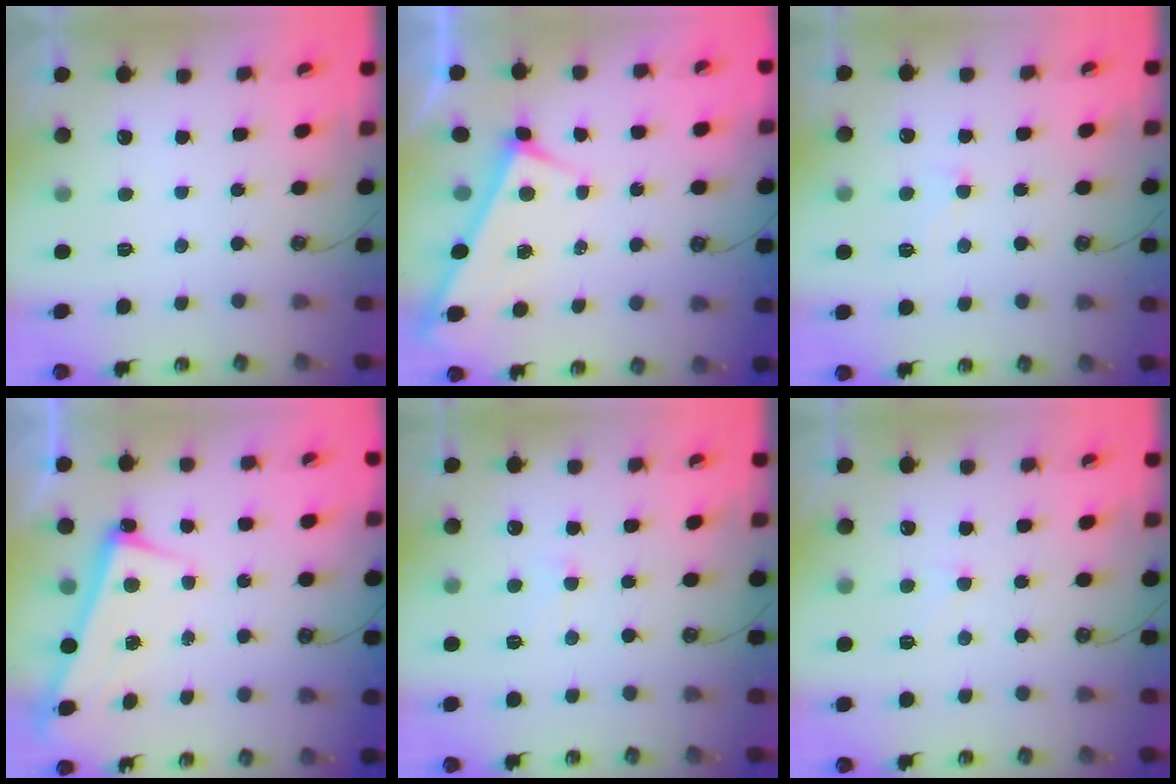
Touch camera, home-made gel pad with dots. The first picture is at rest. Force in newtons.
{"total": 4.5, "press": 4.5, "slide": 0.1}
{"total": 0.9, "press": 0.3, "slide": 0.9}
{"total": 2.6, "press": 2.5, "slide": 0.7}
{"total": 0.7, "press": 0.1, "slide": 0.7}
{"total": 1.4, "press": 1.2, "slide": 0.7}